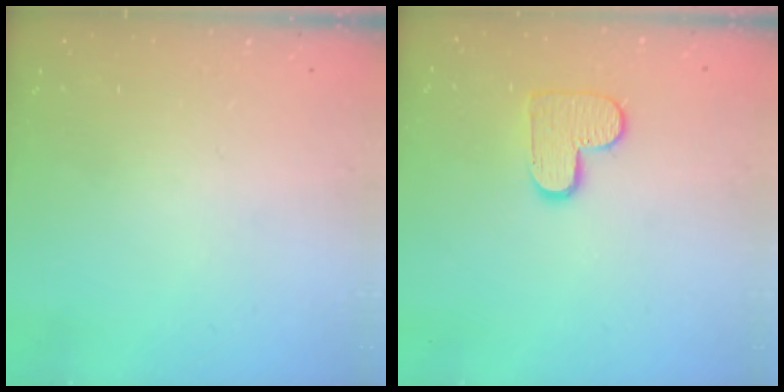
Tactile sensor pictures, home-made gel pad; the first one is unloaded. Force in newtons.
{"total": 9.6, "press": 9.6, "slide": 0.6}